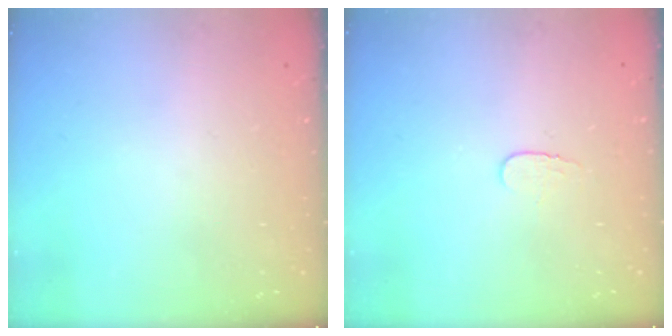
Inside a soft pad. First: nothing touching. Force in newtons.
{"total": 3.9, "press": 3.9, "slide": 0.4}